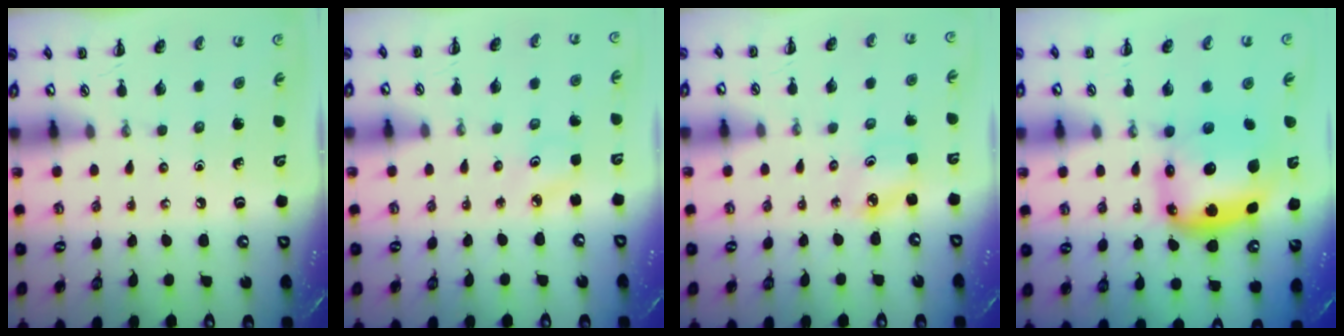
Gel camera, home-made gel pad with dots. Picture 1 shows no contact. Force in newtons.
{"total": 2.4, "press": 2.3, "slide": 0.6}
{"total": 2.8, "press": 2.7, "slide": 0.4}
{"total": 7.2, "press": 7.1, "slide": 1.7}